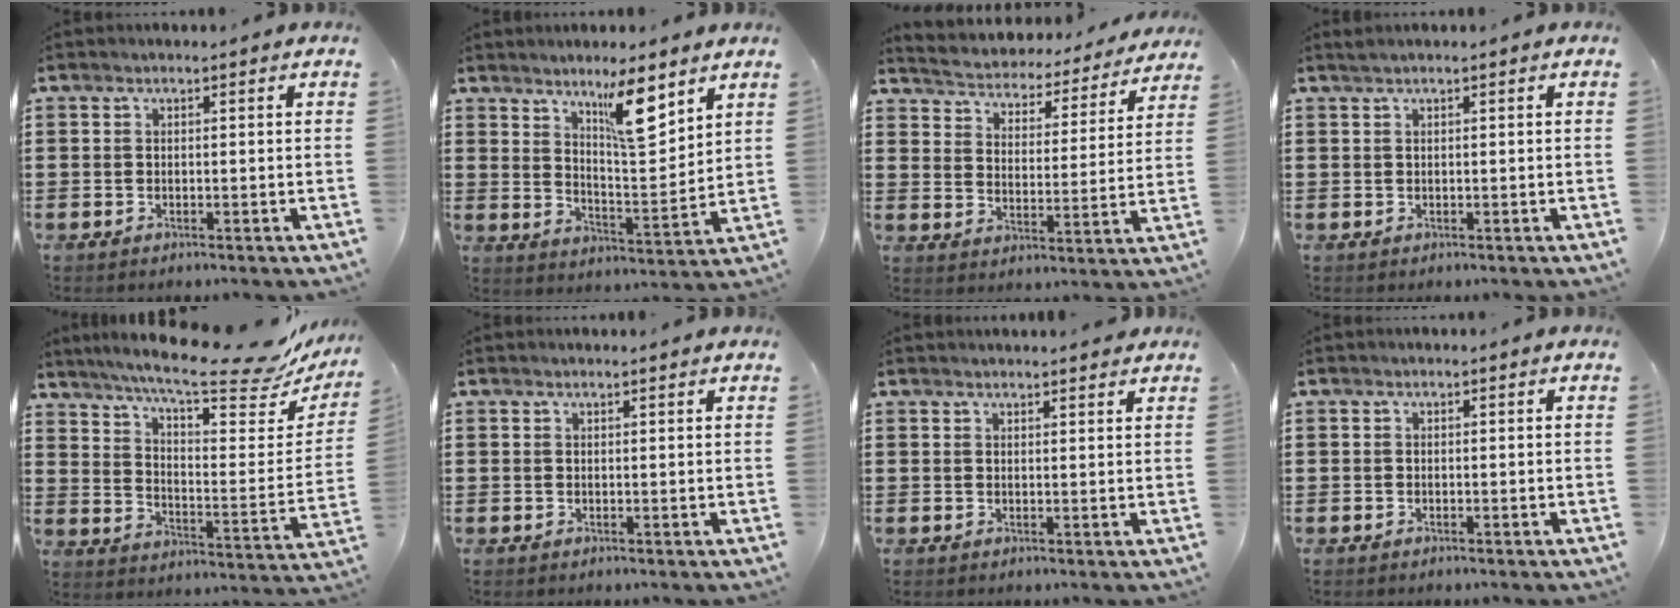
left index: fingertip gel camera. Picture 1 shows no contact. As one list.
[{"total": 9.6, "force": [6.9, 2.2, 6.4], "torque": [-0.100, -0.029, 0.113]}, {"total": 3.3, "force": [3.3, 0.3, -0.1], "torque": [-0.022, -0.032, 0.046]}, {"total": 0.8, "force": [0.5, -0.1, 0.5], "torque": [-0.009, 0.000, 0.010]}, {"total": 11.5, "force": [9.7, 0.4, 6.2], "torque": [-0.132, -0.066, 0.158]}, {"total": 0.8, "force": [0.7, 0.0, 0.3], "torque": [-0.008, -0.001, 0.014]}, {"total": 1.5, "force": [1.5, 0.1, 0.2], "torque": [-0.008, 0.001, 0.029]}, {"total": 0.0}]